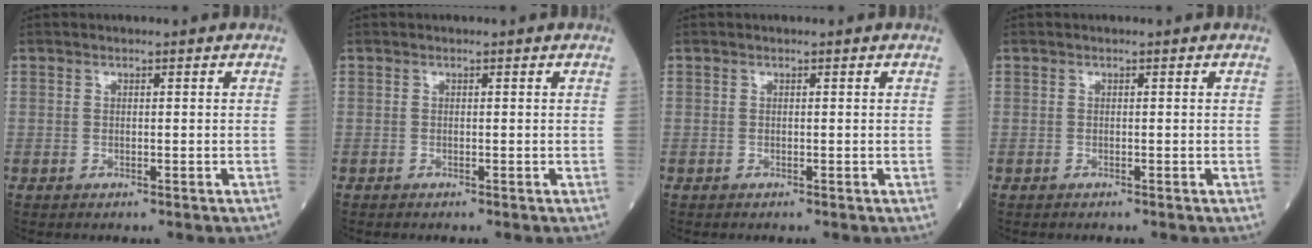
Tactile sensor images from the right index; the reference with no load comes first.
{"total": 0.0}
{"total": 0.0}
{"total": 0.0}